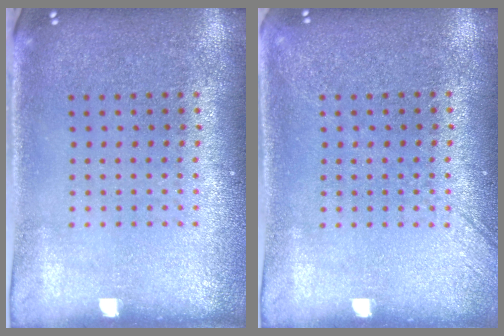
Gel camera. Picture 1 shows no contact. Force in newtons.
{"total": 1.4, "press": 1.3, "slide": 0.3}